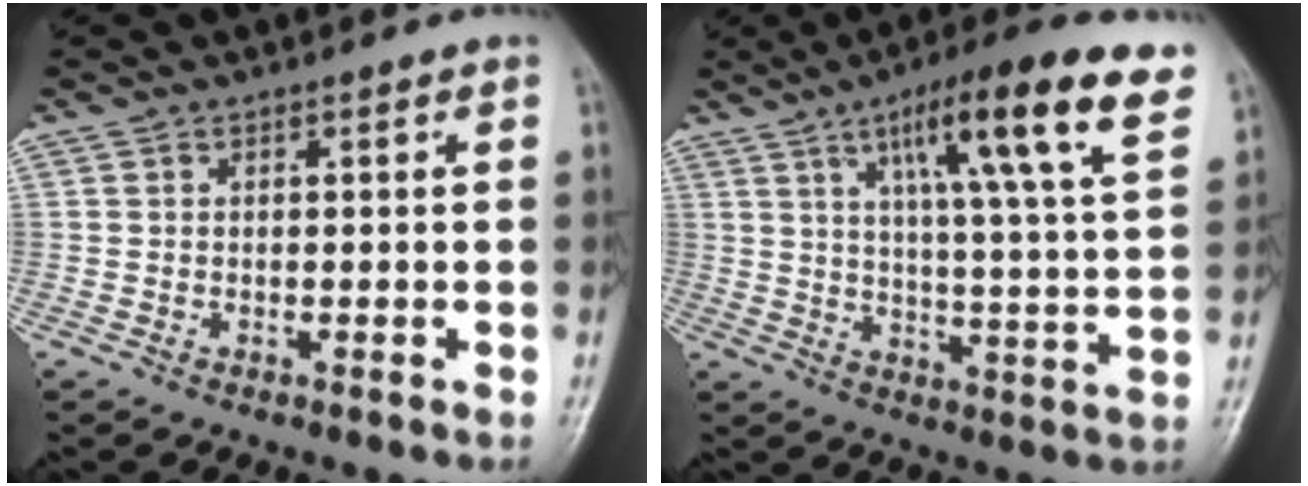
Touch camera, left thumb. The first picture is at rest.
{"total": 18.4, "force": [9.6, 2.6, 15.4], "torque": [-0.217, -0.029, 0.140]}